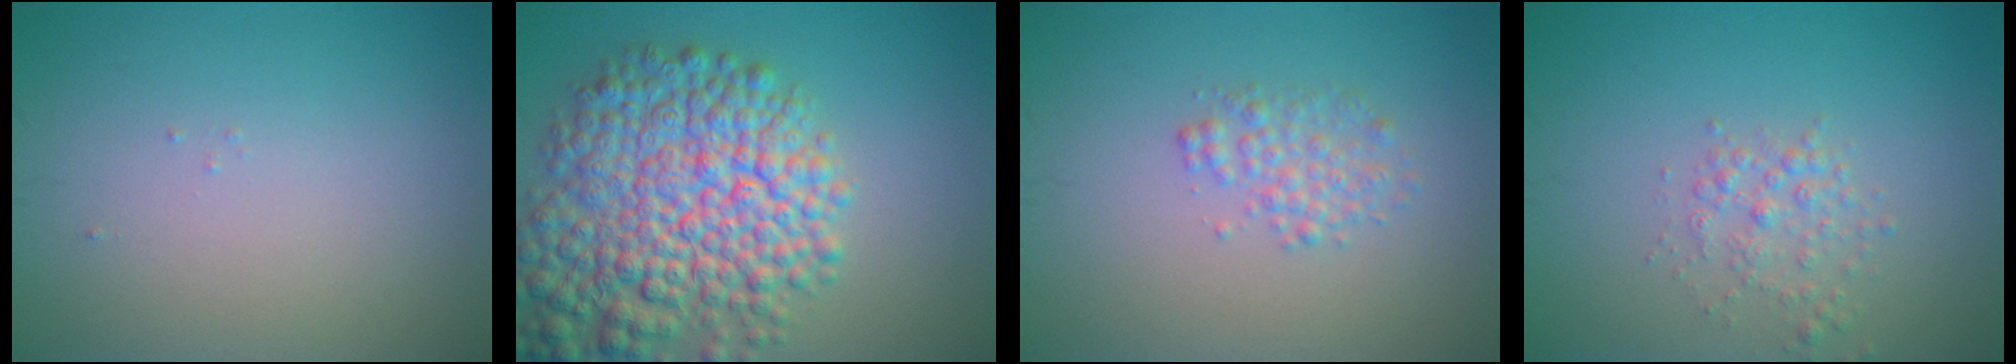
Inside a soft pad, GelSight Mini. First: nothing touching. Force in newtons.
{"total": 10.7, "press": 10.7, "slide": 0.4}
{"total": 2.0, "press": 2.0, "slide": 0.1}
{"total": 1.9, "press": 1.9, "slide": 0.1}